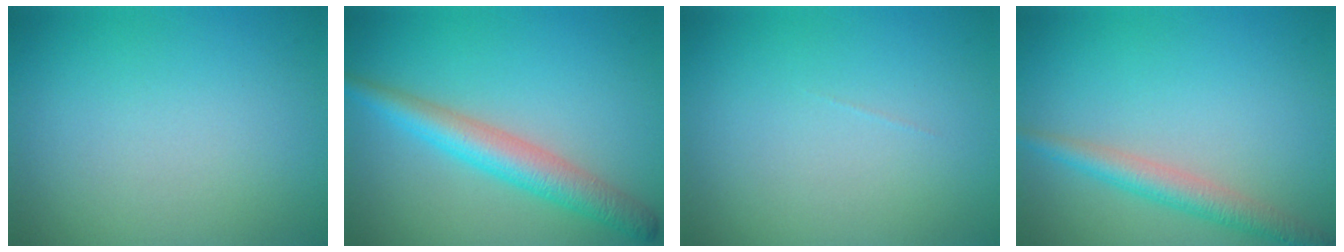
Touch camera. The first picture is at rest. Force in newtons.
{"total": 4.4, "press": 4.4, "slide": 0.1}
{"total": 0.0}
{"total": 2.9, "press": 2.9, "slide": 0.1}